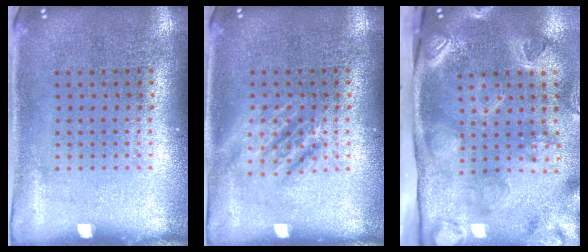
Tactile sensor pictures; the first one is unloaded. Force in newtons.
{"total": 1.1, "press": 1.1, "slide": 0.2}
{"total": 4.4, "press": 3.1, "slide": 3.0}